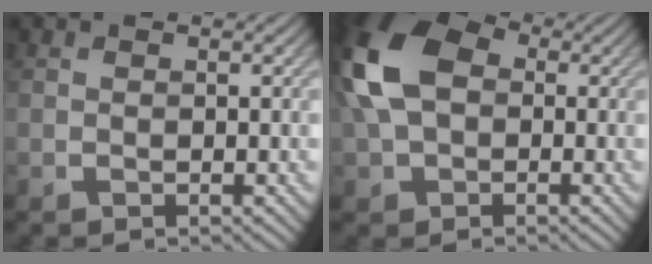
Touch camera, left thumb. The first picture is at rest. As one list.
[{"total": 12.3, "force": [0.8, 8.4, 8.8], "torque": [-0.225, 0.011, 0.001]}]